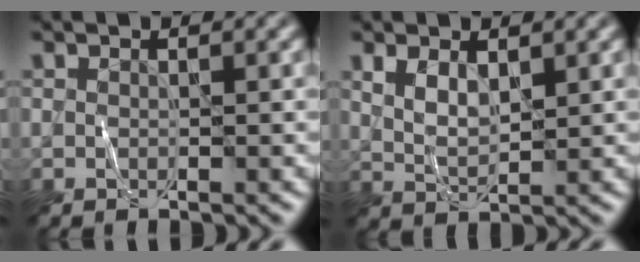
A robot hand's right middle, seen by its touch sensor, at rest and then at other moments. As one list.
[{"total": 2.6, "force": [1.3, 1.1, 1.9], "torque": [-0.044, -0.003, 0.030]}]